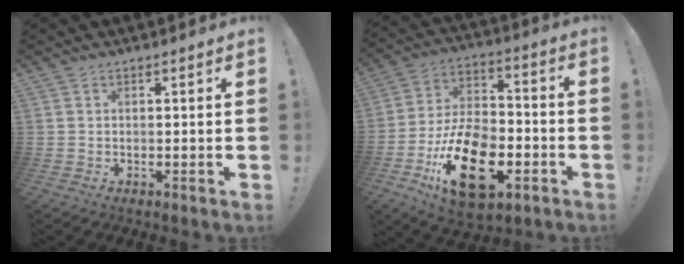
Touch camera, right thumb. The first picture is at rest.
{"total": 23.1, "force": [-9.7, 12.9, 16.5], "torque": [-0.283, 0.061, -0.152]}